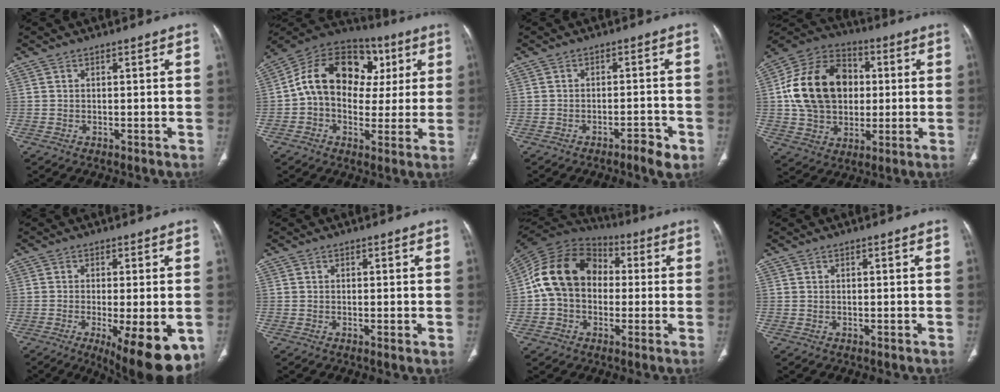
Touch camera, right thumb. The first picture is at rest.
{"total": 19.0, "force": [3.1, 14.1, 12.5], "torque": [-0.171, 0.035, 0.040]}
{"total": 3.8, "force": [-2.4, 1.0, 2.7], "torque": [-0.037, 0.015, -0.035]}
{"total": 19.9, "force": [1.9, 15.2, 12.7], "torque": [-0.207, 0.020, 0.035]}
{"total": 14.6, "force": [-5.8, 4.6, 12.6], "torque": [-0.142, -0.016, -0.073]}
{"total": 0.8, "force": [-0.1, -0.1, 0.8], "torque": [-0.021, -0.006, -0.004]}
{"total": 15.5, "force": [0.4, 12.1, 9.7], "torque": [-0.159, 0.036, -0.005]}
{"total": 0.0}